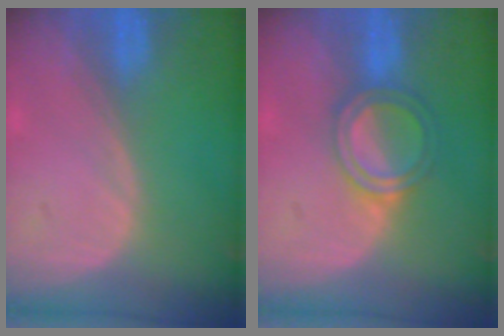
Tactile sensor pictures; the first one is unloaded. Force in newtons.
{"total": 4.9, "press": 4.9, "slide": 0.3}